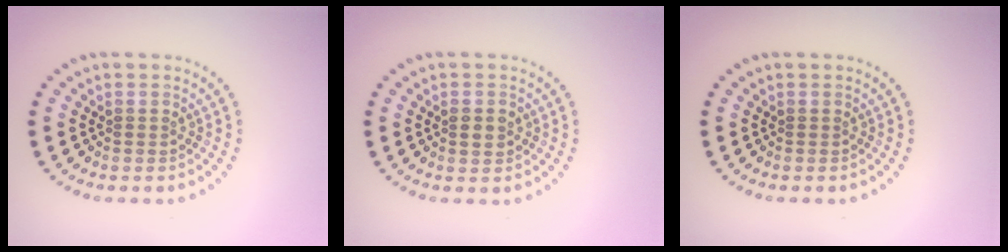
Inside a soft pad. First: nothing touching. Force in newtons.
{"total": 1.2, "press": 1.2, "slide": 0.2}
{"total": 0.0}